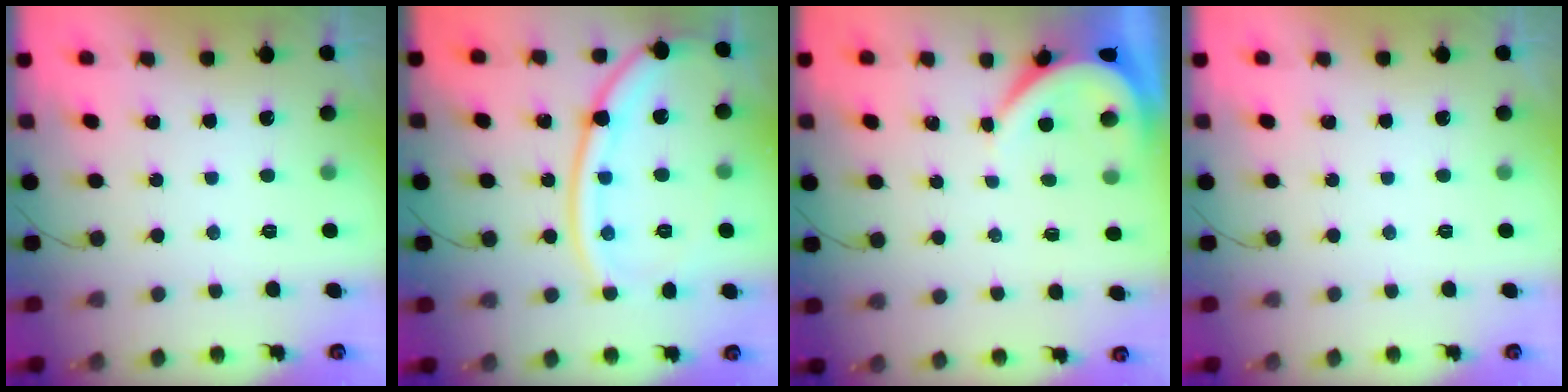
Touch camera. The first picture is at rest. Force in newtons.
{"total": 17.1, "press": 17.0, "slide": 2.0}
{"total": 4.3, "press": 4.3, "slide": 0.3}
{"total": 0.0}